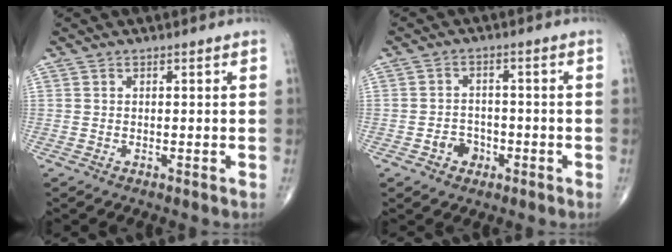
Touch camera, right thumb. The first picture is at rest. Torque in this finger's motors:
{"motor_torque": [0.64, 0.46, 0.06, -0.32, 0.00]}